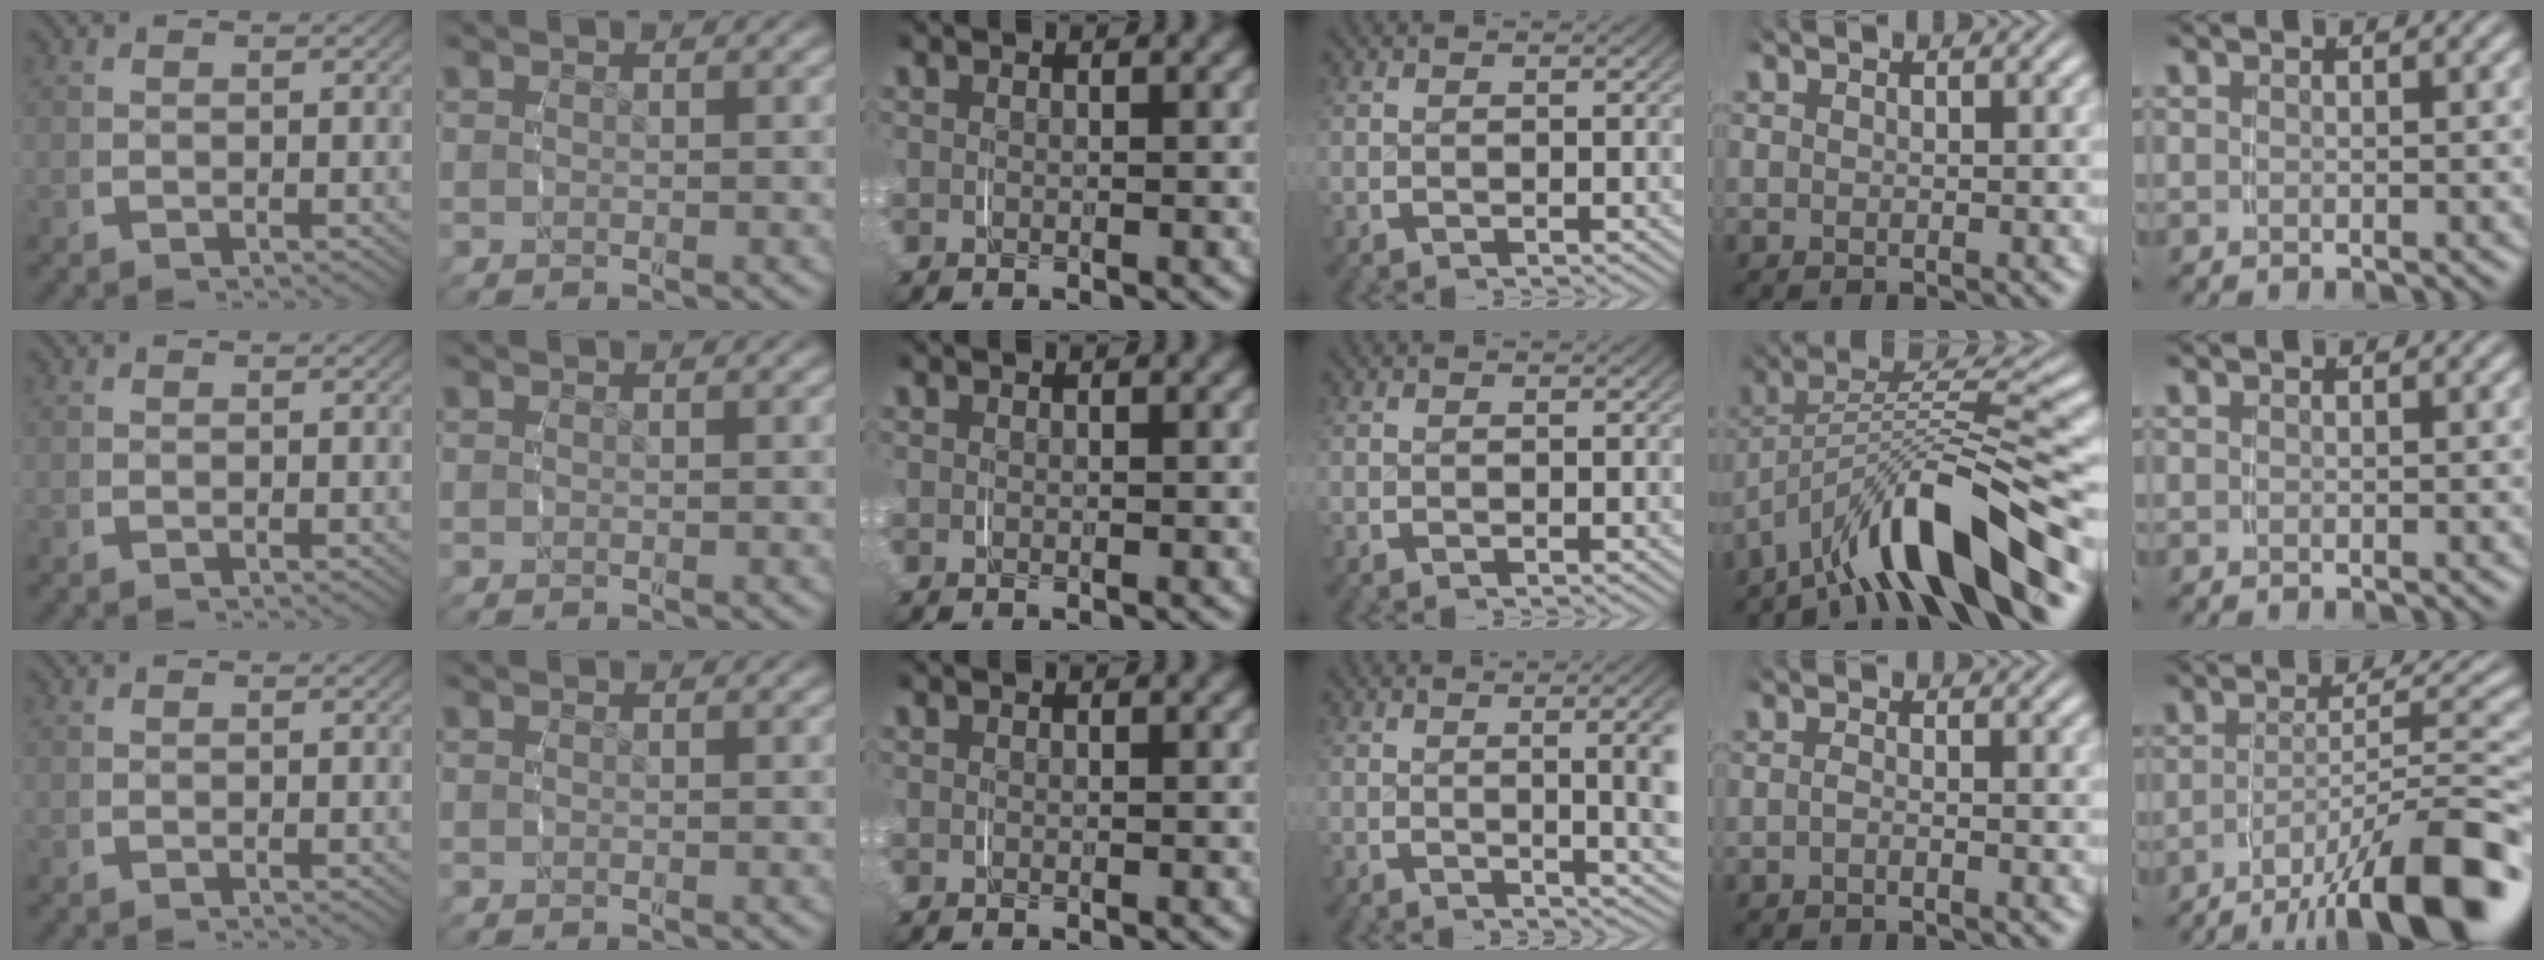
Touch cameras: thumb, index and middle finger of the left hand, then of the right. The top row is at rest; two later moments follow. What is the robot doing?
{"motion": "grasp_and_lifting", "object": "pencil case"}